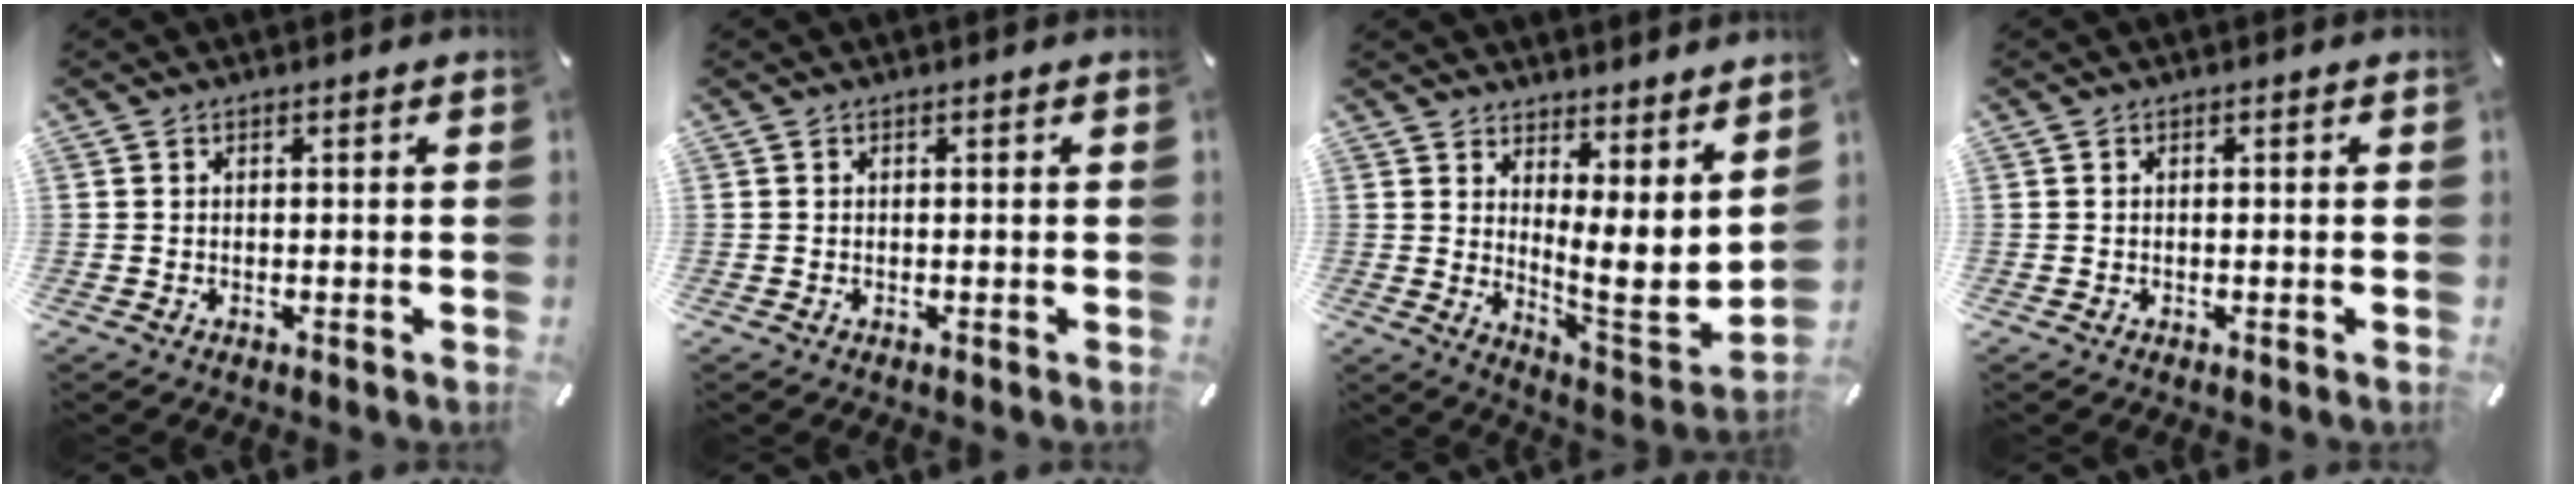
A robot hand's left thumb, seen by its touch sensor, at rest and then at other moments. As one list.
[{"total": 0.0}, {"total": 9.2, "force": [2.7, 3.1, 8.2], "torque": [-0.100, -0.062, 0.056]}, {"total": 0.0}]